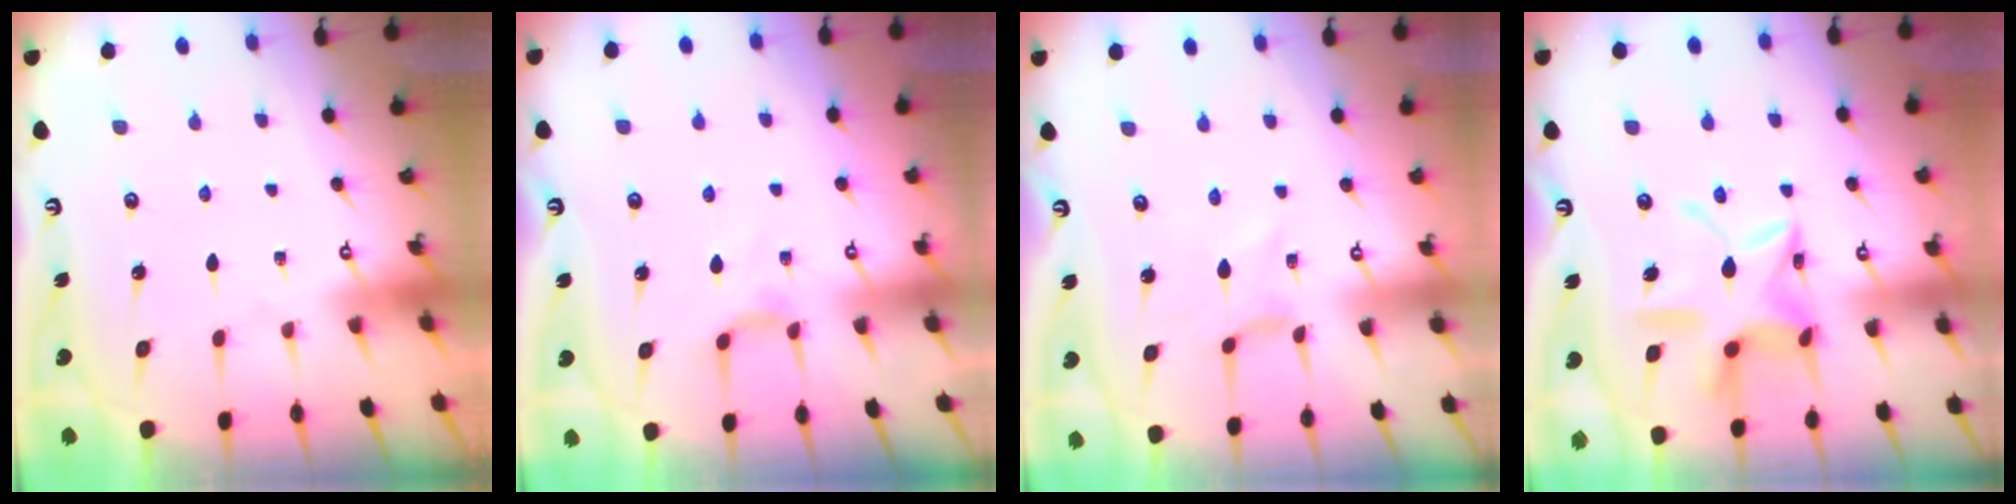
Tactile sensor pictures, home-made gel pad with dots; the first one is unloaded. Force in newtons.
{"total": 3.8, "press": 3.8, "slide": 0.6}
{"total": 0.0}
{"total": 14.6, "press": 14.5, "slide": 1.2}